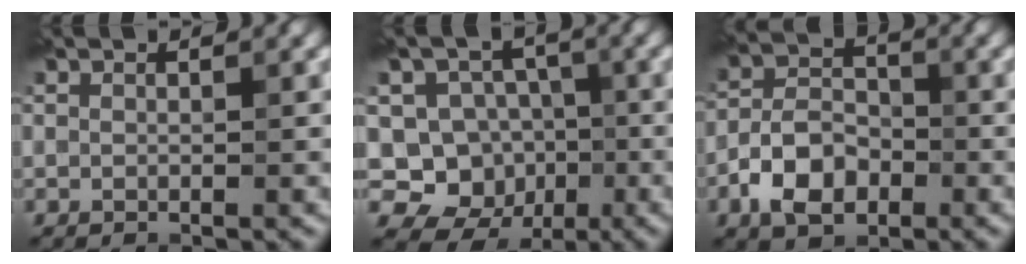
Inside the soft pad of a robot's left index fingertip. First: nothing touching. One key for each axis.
{"total": 8.7, "fx": -2.3, "fy": 7.9, "fz": 2.6, "tx": -0.058, "ty": 0.028, "tz": -0.049}
{"total": 5.0, "fx": -2.4, "fy": 3.1, "fz": 3.1, "tx": -0.060, "ty": 0.002, "tz": -0.044}